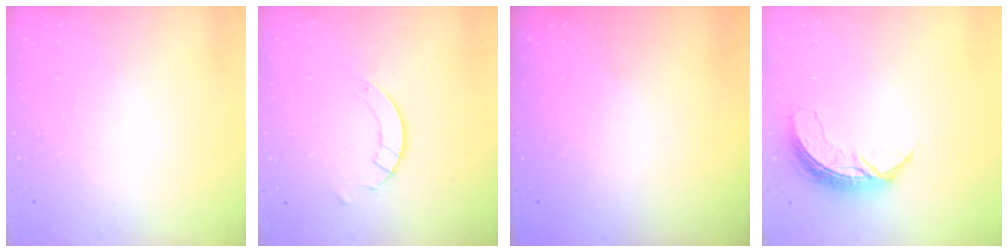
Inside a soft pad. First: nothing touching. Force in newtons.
{"total": 3.2, "press": 3.2, "slide": 0.3}
{"total": 0.0}
{"total": 7.2, "press": 7.2, "slide": 0.5}